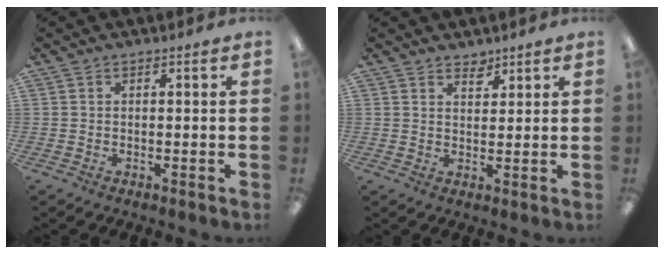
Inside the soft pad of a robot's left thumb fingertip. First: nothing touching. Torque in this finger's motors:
{"motor_torque": [-0.14, -0.13, -0.23, -0.36, -0.02]}